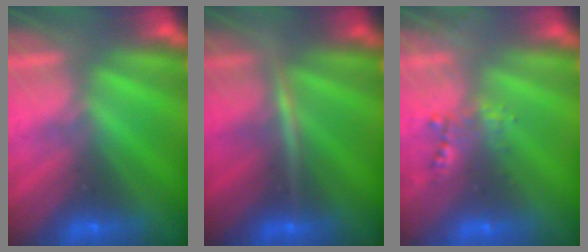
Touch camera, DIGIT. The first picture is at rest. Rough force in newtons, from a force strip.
{"total": 3.0}
{"total": 2.4}